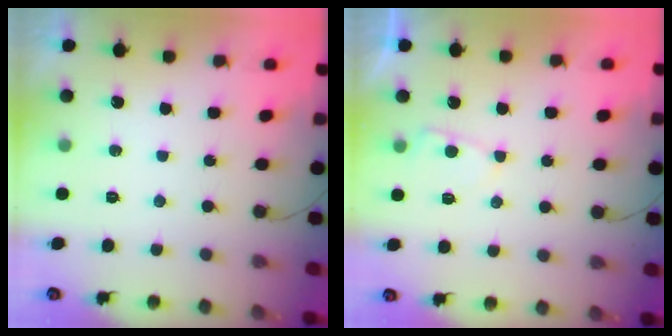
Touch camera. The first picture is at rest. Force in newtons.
{"total": 4.0, "press": 4.0, "slide": 0.5}